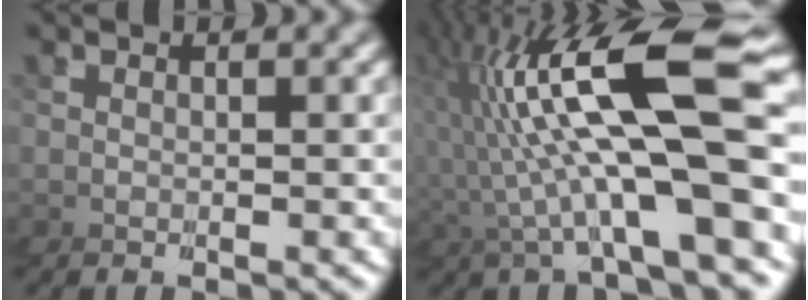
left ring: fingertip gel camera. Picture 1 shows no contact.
{"total": 11.0, "force": [3.1, 2.5, 10.2], "torque": [-0.188, 0.041, 0.041]}